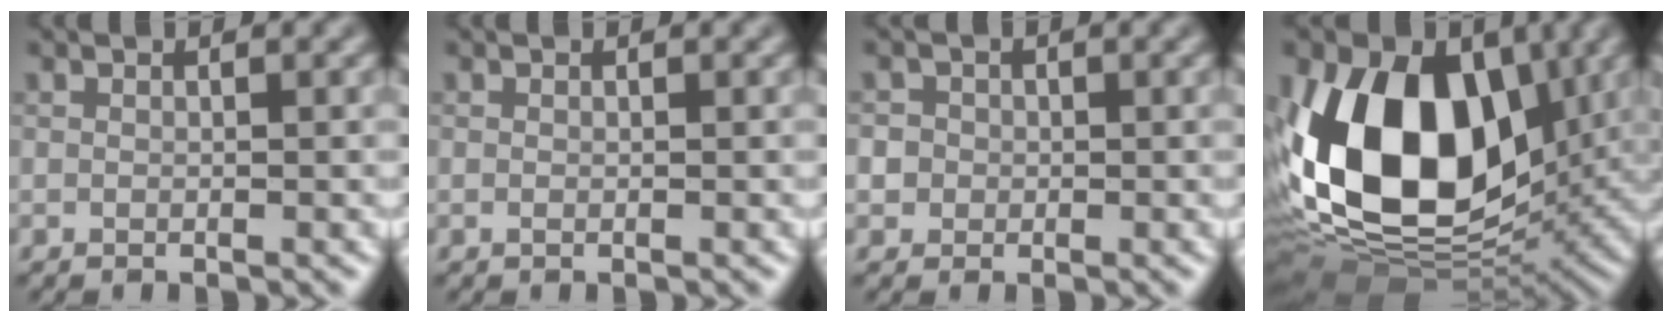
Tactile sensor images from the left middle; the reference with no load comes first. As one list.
[{"total": 0.0}, {"total": 3.2, "force": [0.4, 2.9, 1.1], "torque": [-0.005, 0.020, -0.008]}, {"total": 16.8, "force": [1.5, 10.9, 12.7], "torque": [-0.245, -0.007, 0.009]}]